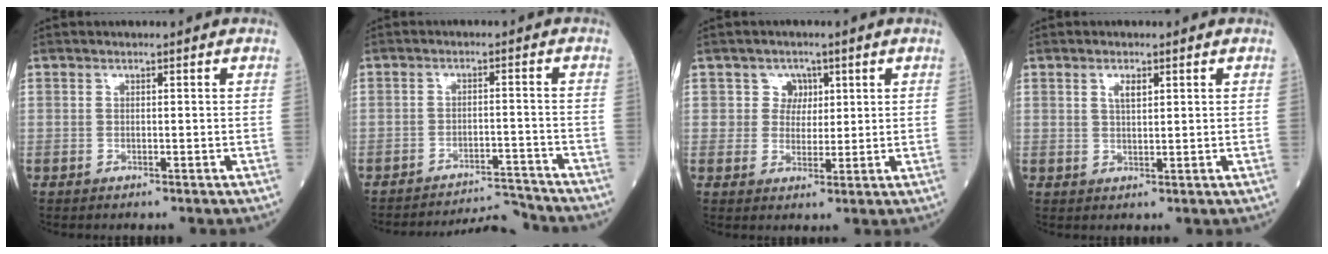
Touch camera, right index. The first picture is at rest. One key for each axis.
{"total": 8.0, "fx": -7.8, "fy": -1.3, "fz": -0.8, "tx": 0.009, "ty": 0.000, "tz": -0.126}
{"total": 3.5, "fx": 1.4, "fy": 3.2, "fz": 0.1, "tx": 0.008, "ty": 0.002, "tz": 0.021}
{"total": 2.2, "fx": 1.1, "fy": 0.7, "fz": 1.7, "tx": -0.034, "ty": 0.002, "tz": 0.021}